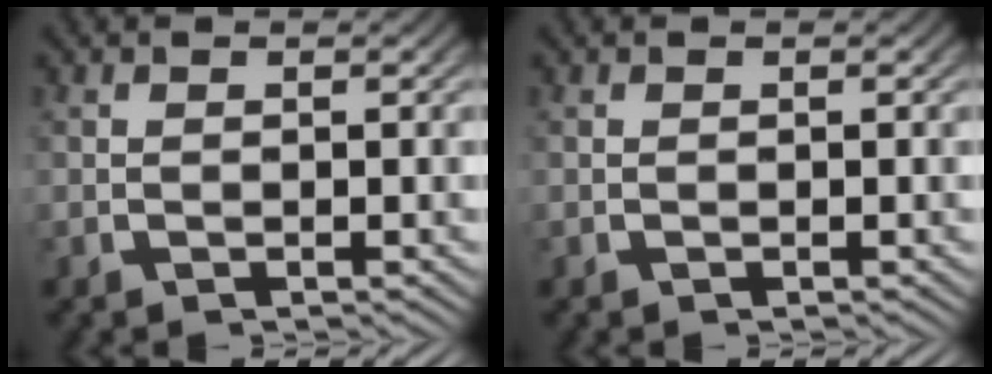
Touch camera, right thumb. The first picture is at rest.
{"total": 0.0}